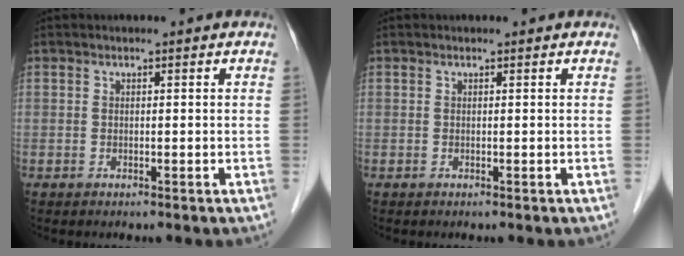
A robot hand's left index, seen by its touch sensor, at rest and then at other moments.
{"total": 0.0}